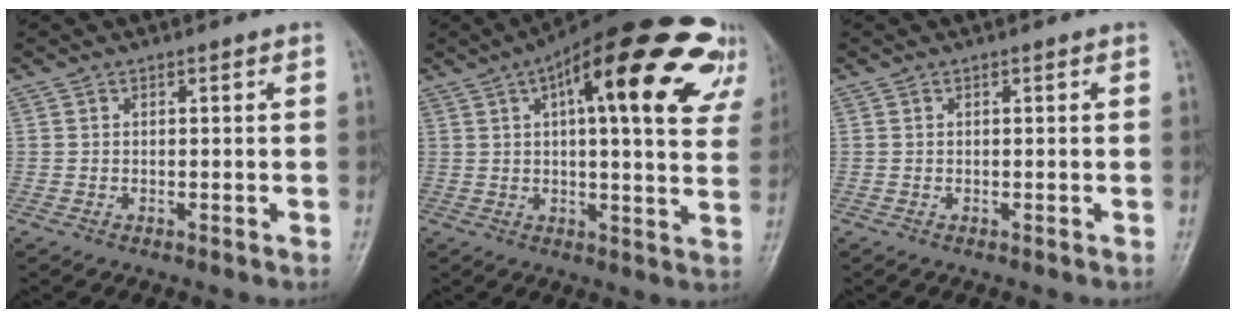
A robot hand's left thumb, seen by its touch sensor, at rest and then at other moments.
{"total": 26.2, "force": [12.3, 8.4, 21.6], "torque": [-0.279, 0.005, 0.159]}
{"total": 0.0}